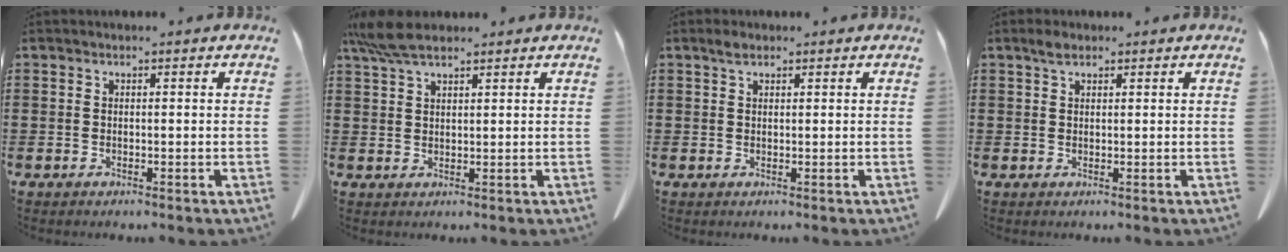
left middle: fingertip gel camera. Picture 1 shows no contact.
{"total": 5.4, "force": [4.0, 1.3, 3.4], "torque": [-0.077, -0.002, 0.076]}
{"total": 1.3, "force": [0.8, 0.7, 0.8], "torque": [-0.019, 0.002, 0.017]}
{"total": 1.7, "force": [1.1, 0.8, 1.0], "torque": [-0.024, 0.003, 0.021]}